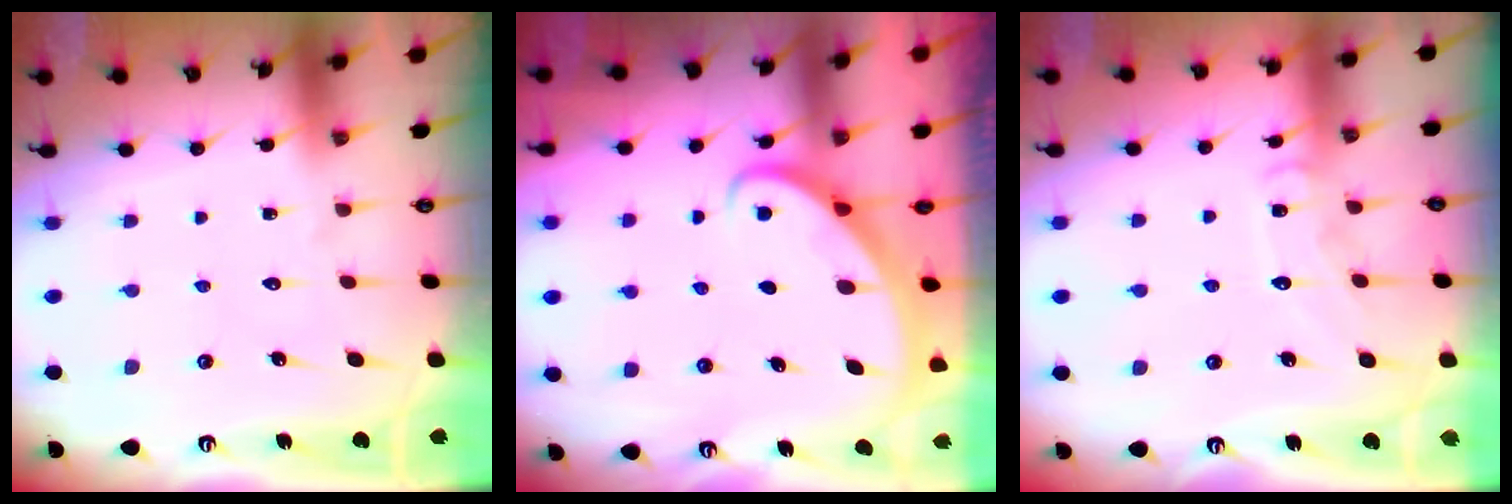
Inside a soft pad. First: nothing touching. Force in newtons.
{"total": 2.9, "press": 2.9, "slide": 0.2}
{"total": 8.5, "press": 8.5, "slide": 0.6}